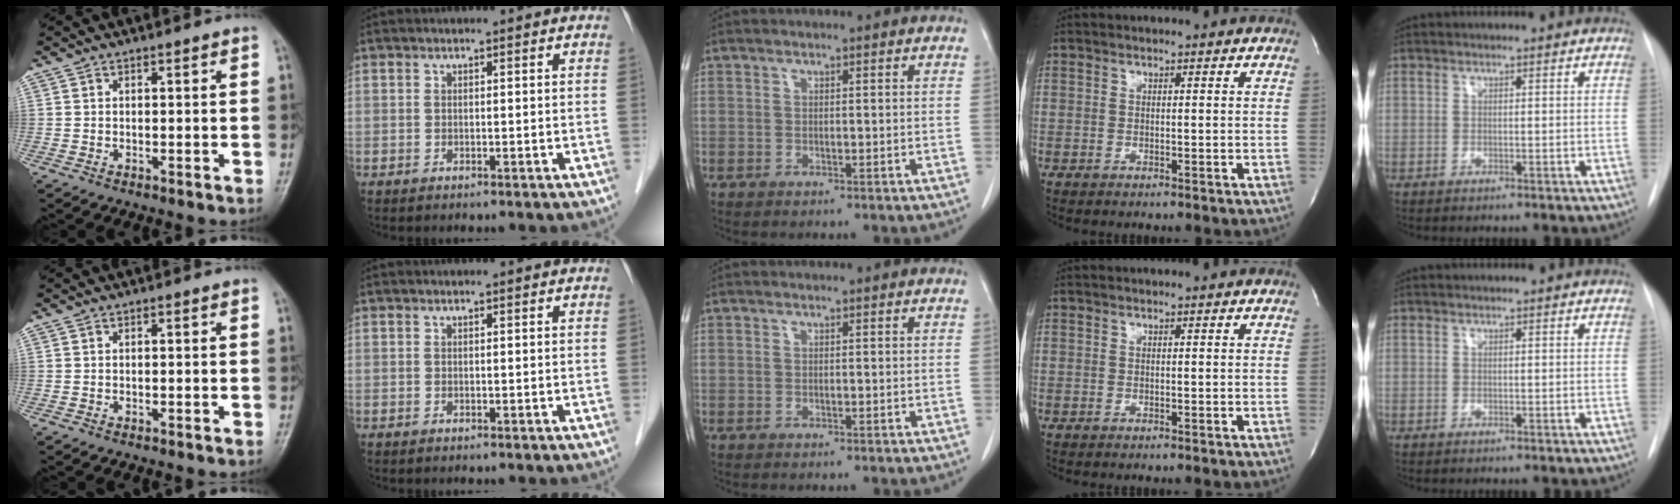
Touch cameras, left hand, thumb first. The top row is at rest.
{}